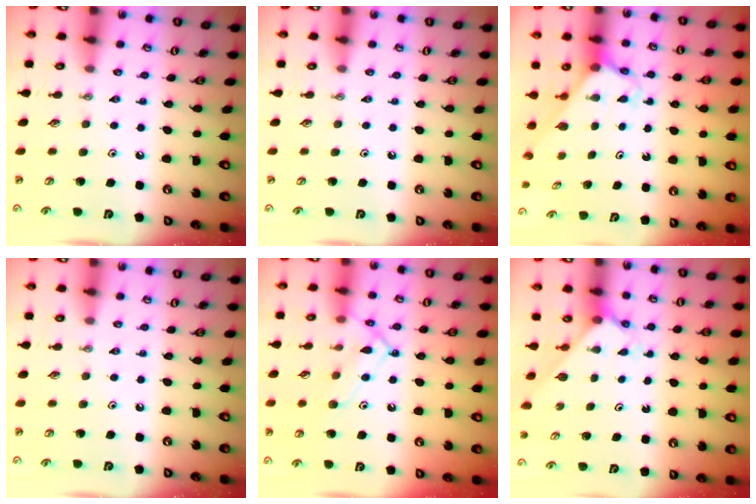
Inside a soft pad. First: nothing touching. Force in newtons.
{"total": 0.0}
{"total": 2.7, "press": 2.7, "slide": 0.1}
{"total": 0.0}
{"total": 12.5, "press": 12.5, "slide": 0.9}
{"total": 2.3, "press": 2.3, "slide": 0.2}